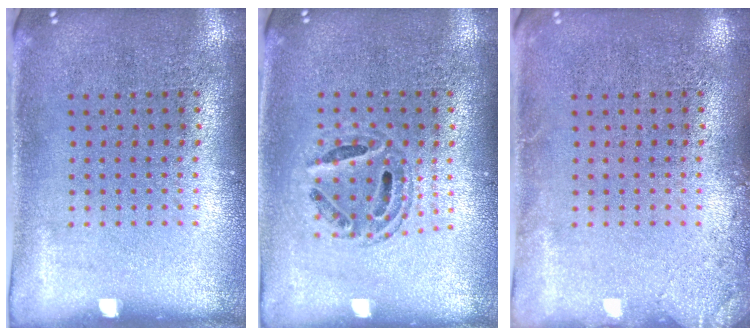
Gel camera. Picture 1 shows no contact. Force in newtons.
{"total": 0.7, "press": 0.7, "slide": 0.2}
{"total": 1.3, "press": 1.3, "slide": 0.2}